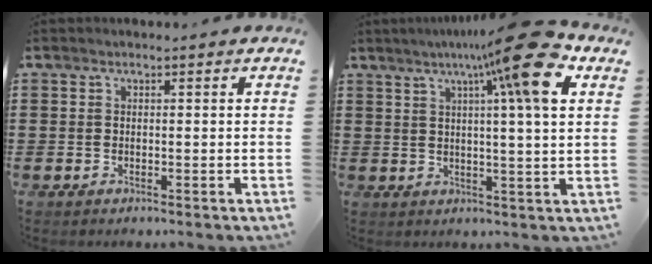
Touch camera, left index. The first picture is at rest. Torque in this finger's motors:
{"motor_torque": [1.07, -1.07, 0.60, 0.21]}